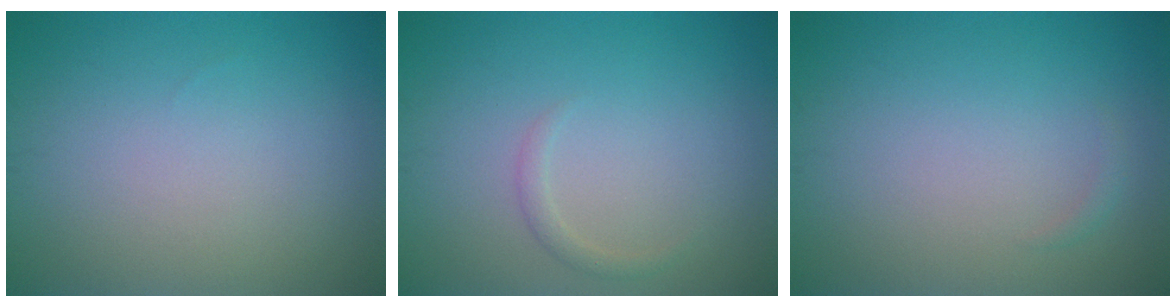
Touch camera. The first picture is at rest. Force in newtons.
{"total": 0.9, "press": 0.9, "slide": 0.0}
{"total": 0.5, "press": 0.5, "slide": 0.0}